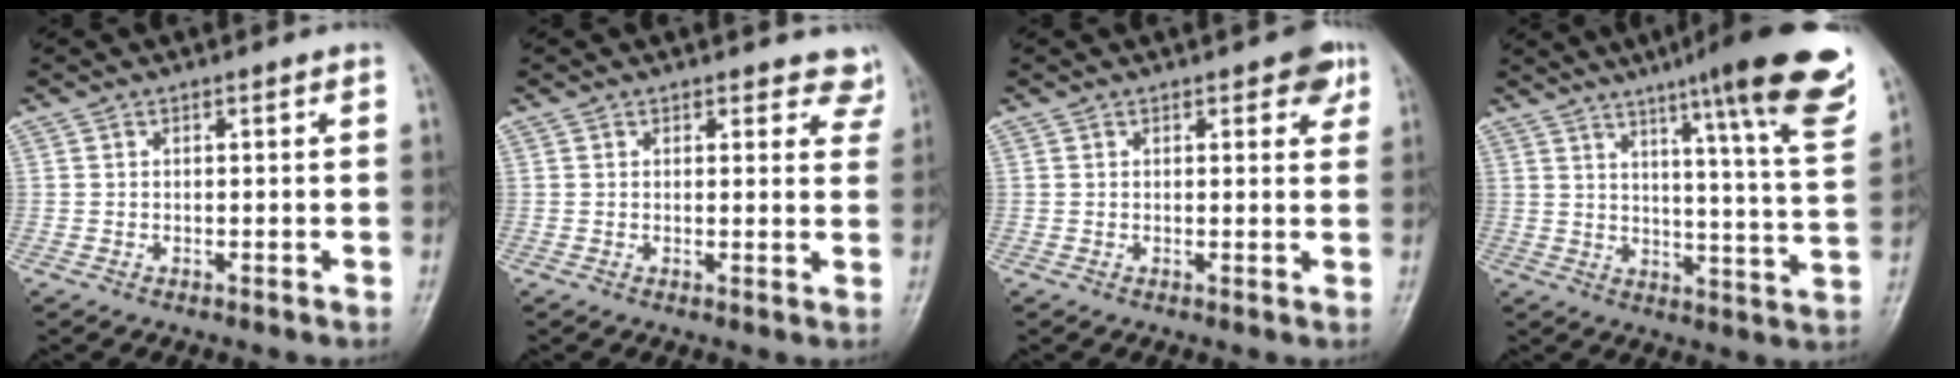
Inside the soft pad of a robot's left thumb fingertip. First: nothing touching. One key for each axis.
{"total": 4.9, "fx": 4.3, "fy": 2.2, "fz": 0.5, "tx": 0.036, "ty": -0.023, "tz": 0.028}
{"total": 3.7, "fx": 2.0, "fy": 1.8, "fz": 2.5, "tx": -0.007, "ty": -0.005, "tz": 0.017}
{"total": 21.0, "fx": 13.1, "fy": 1.7, "fz": 16.2, "tx": -0.204, "ty": -0.054, "tz": 0.172}